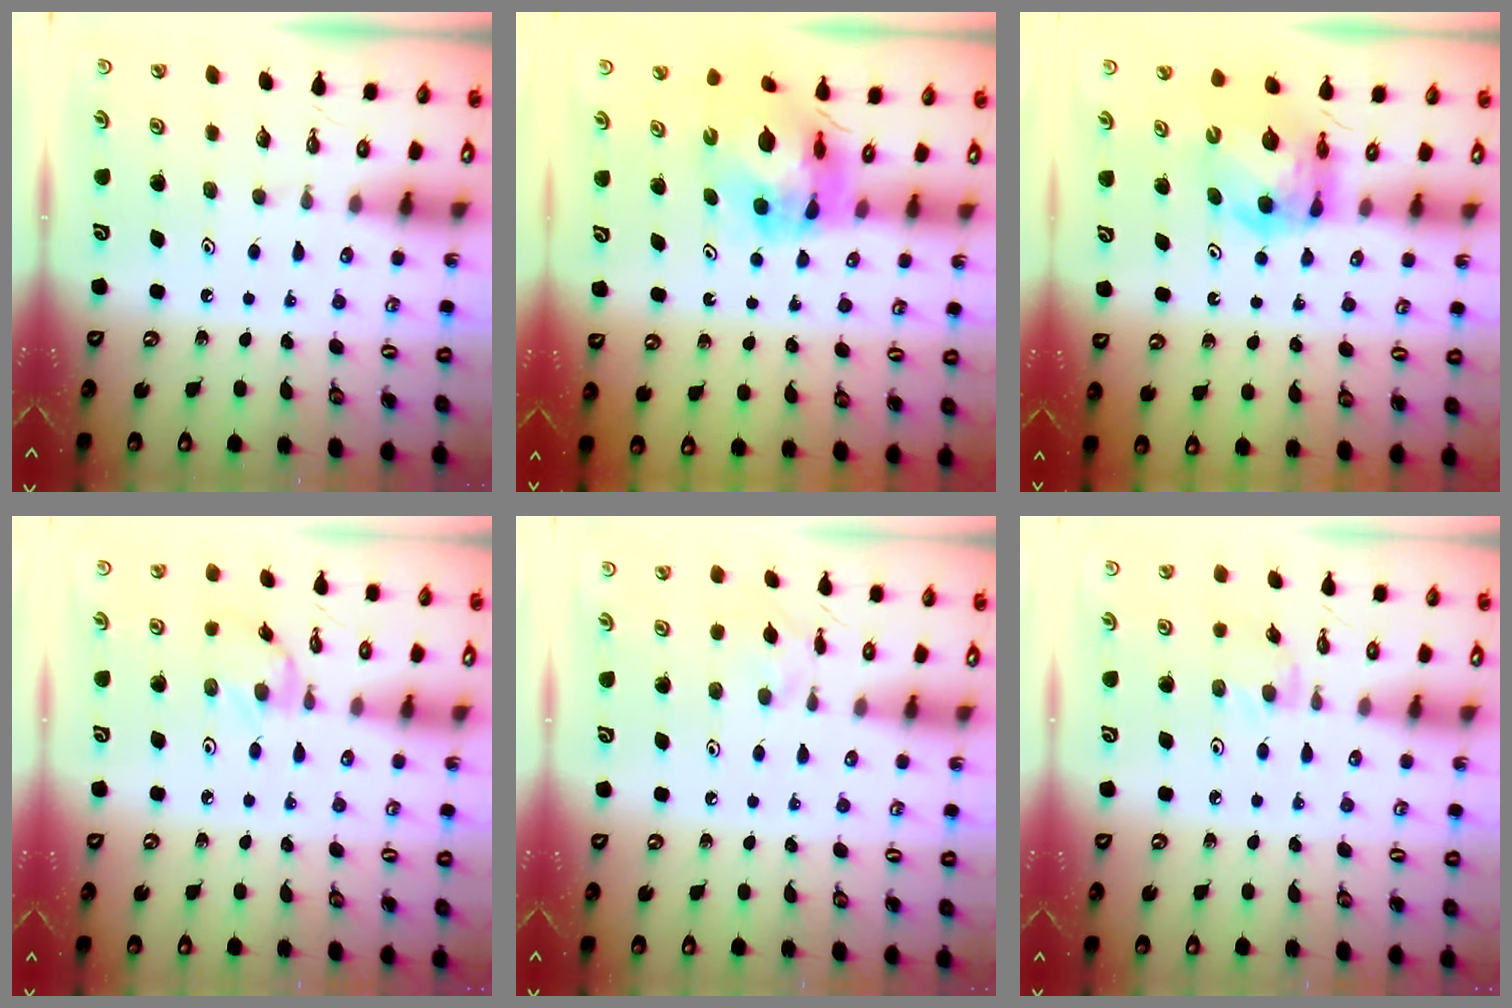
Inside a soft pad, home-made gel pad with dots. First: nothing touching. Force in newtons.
{"total": 11.5, "press": 11.4, "slide": 1.3}
{"total": 8.1, "press": 8.1, "slide": 0.4}
{"total": 0.9, "press": 0.8, "slide": 0.3}
{"total": 1.8, "press": 1.8, "slide": 0.4}
{"total": 1.9, "press": 1.9, "slide": 0.4}